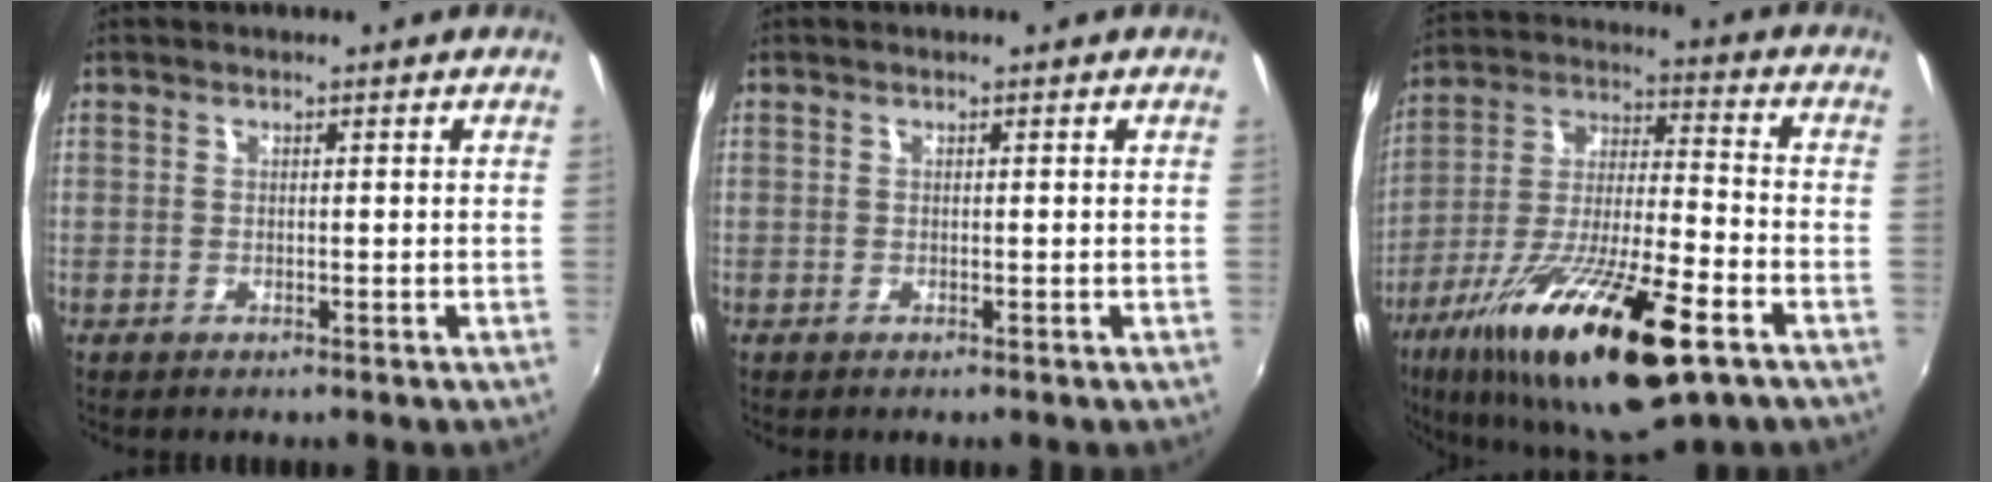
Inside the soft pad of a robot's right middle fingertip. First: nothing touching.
{"total": 0.0}
{"total": 24.5, "force": [-13.2, 5.8, 19.8], "torque": [-0.359, -0.051, -0.231]}